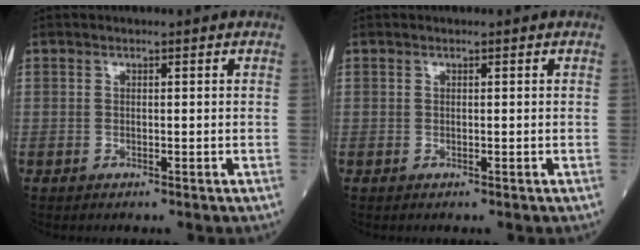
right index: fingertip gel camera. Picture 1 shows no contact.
{"total": 0.0}